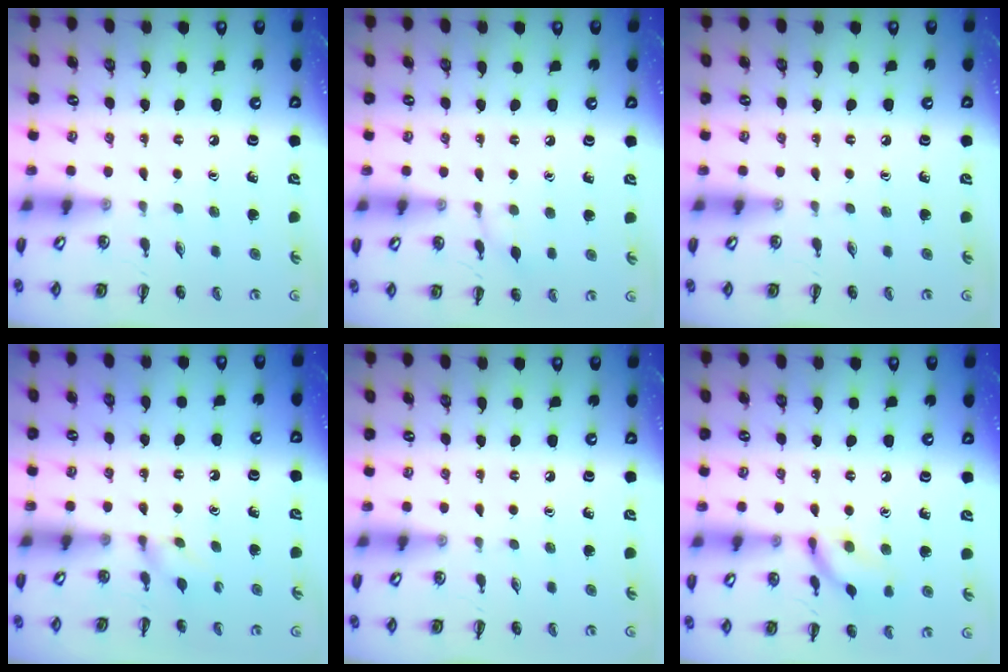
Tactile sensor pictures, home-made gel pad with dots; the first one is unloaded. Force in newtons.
{"total": 5.2, "press": 4.8, "slide": 2.0}
{"total": 0.0}
{"total": 2.9, "press": 2.7, "slide": 1.0}
{"total": 0.0}
{"total": 11.4, "press": 11.3, "slide": 0.9}